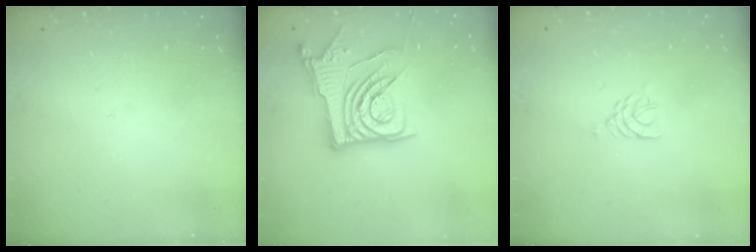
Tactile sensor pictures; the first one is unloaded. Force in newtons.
{"total": 14.4, "press": 14.3, "slide": 1.7}
{"total": 3.3, "press": 3.3, "slide": 0.5}